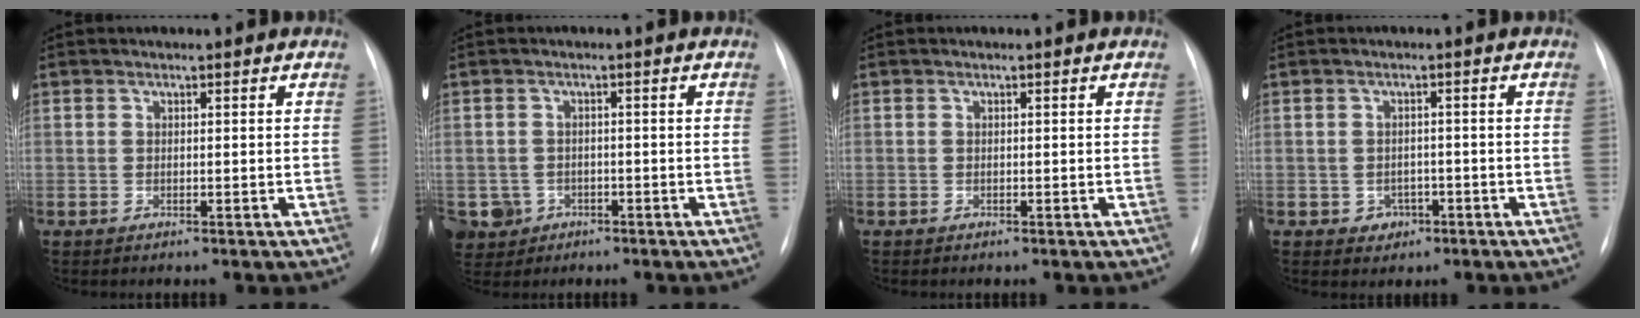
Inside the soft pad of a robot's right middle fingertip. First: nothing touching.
{"total": 5.3, "force": [-2.3, 4.7, 0.4], "torque": [-0.014, 0.006, -0.034]}
{"total": 0.0}
{"total": 2.6, "force": [-1.1, 2.2, 0.7], "torque": [-0.002, 0.009, -0.009]}